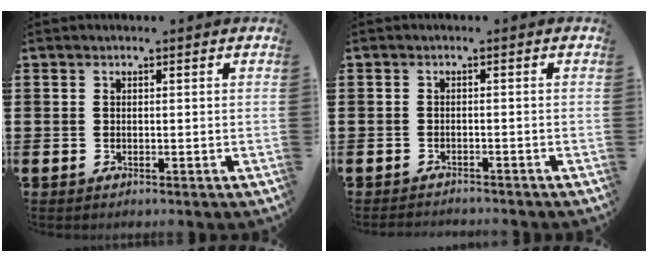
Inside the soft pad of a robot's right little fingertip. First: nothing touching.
{"total": 1.1, "force": [-1.0, 0.0, -0.1], "torque": [-0.001, 0.002, -0.022]}